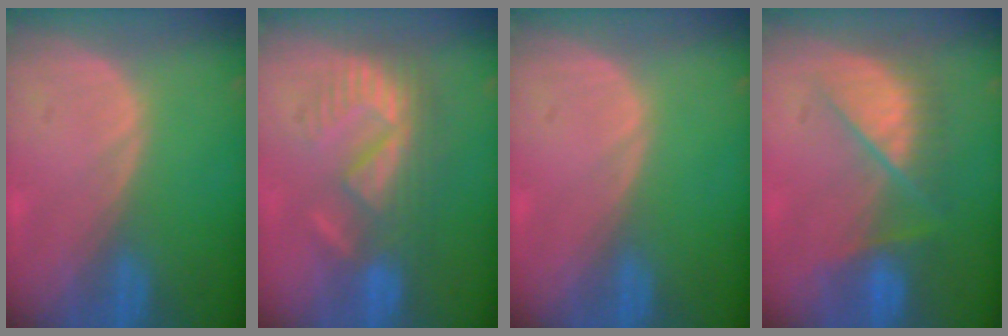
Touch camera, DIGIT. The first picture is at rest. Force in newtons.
{"total": 9.1, "press": 8.1, "slide": 4.1}
{"total": 0.0}
{"total": 7.2, "press": 7.2, "slide": 0.6}